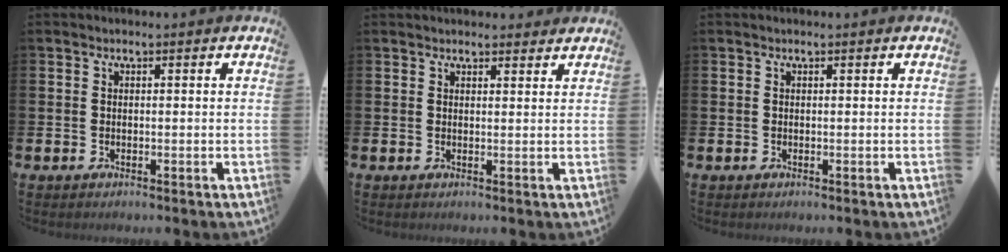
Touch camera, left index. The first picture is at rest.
{"total": 1.8, "force": [1.8, 0.4, 0.0], "torque": [0.005, -0.006, 0.031]}
{"total": 0.0}